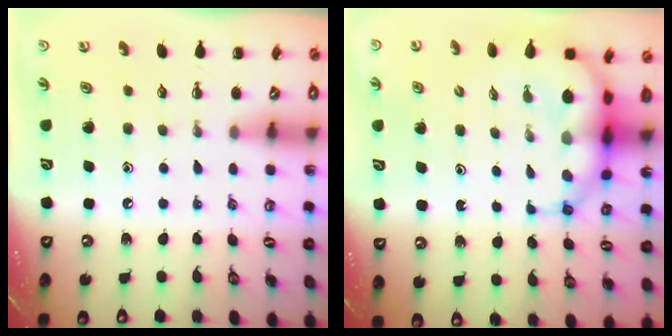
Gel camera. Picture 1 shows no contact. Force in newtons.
{"total": 8.7, "press": 8.3, "slide": 2.7}